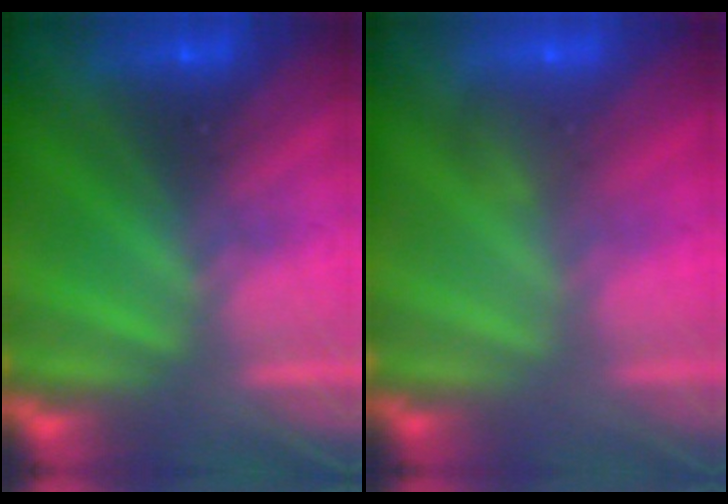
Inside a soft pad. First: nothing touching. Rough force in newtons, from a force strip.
{"total": 2.6}